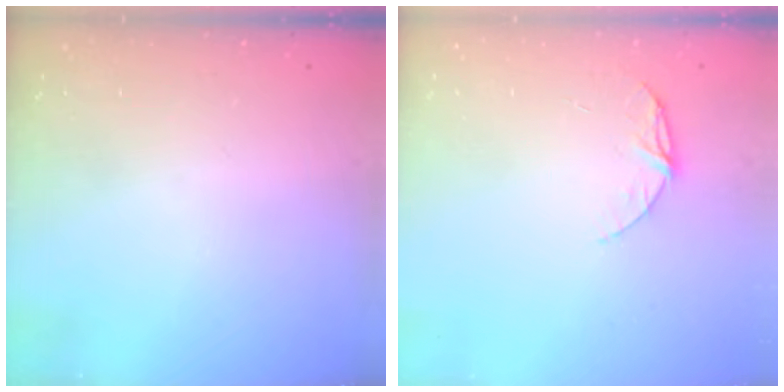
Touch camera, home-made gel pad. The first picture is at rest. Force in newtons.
{"total": 7.6, "press": 7.6, "slide": 0.6}